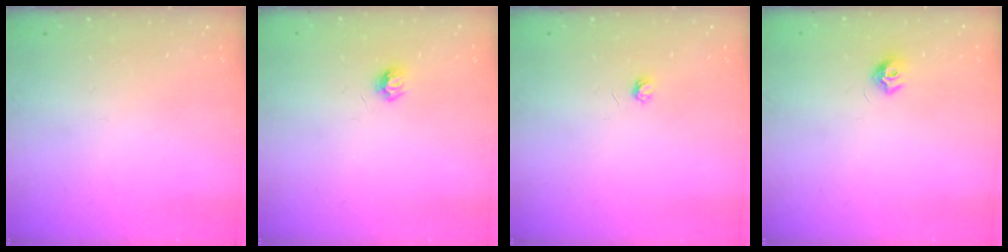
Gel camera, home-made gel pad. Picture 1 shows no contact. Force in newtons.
{"total": 4.7, "press": 4.7, "slide": 0.5}
{"total": 2.9, "press": 2.9, "slide": 0.3}
{"total": 7.2, "press": 7.2, "slide": 0.4}